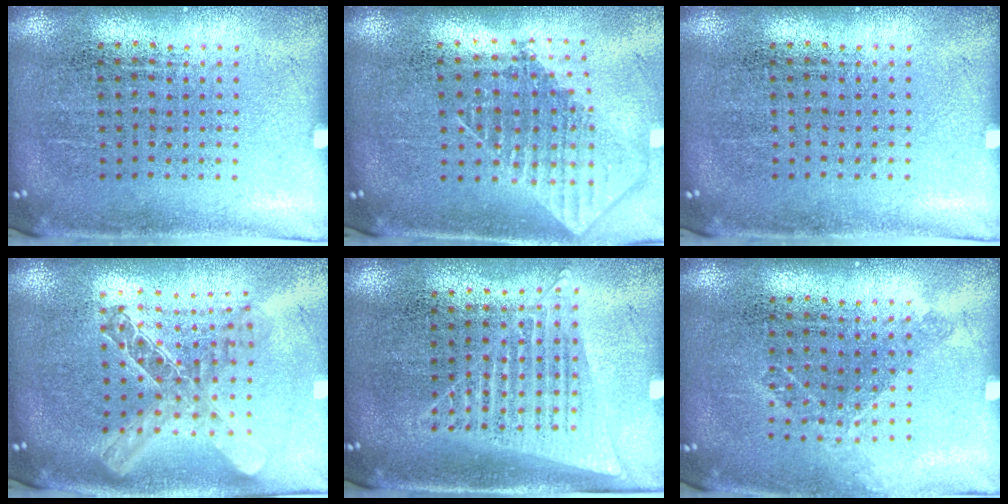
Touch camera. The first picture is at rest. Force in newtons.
{"total": 1.9, "press": 1.5, "slide": 1.1}
{"total": 0.0}
{"total": 2.0, "press": 1.7, "slide": 1.1}
{"total": 1.2, "press": 1.2, "slide": 0.4}
{"total": 1.1, "press": 0.9, "slide": 0.6}